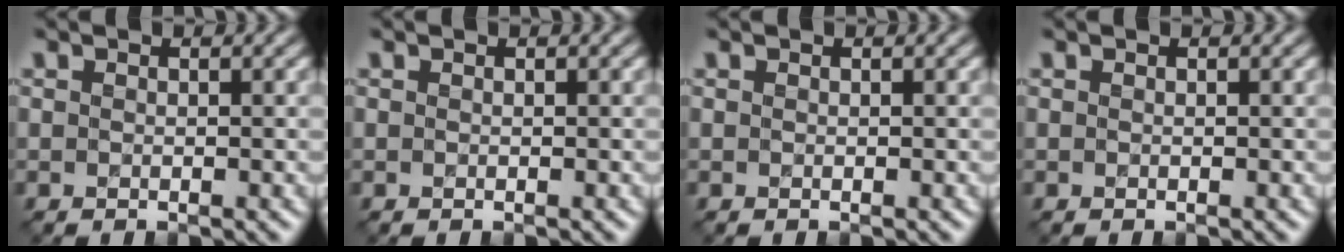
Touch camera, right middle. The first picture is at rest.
{"total": 0.0}
{"total": 0.0}
{"total": 0.0}